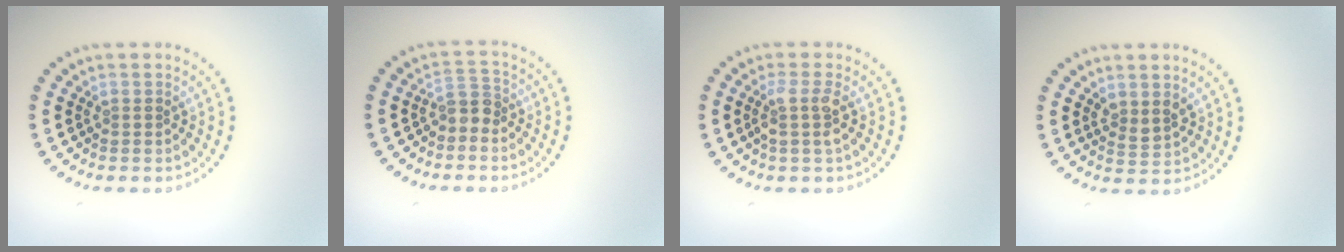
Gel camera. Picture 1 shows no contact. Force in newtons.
{"total": 2.0, "press": 1.5, "slide": 1.3}
{"total": 2.1, "press": 1.7, "slide": 1.3}
{"total": 1.6, "press": 1.4, "slide": 0.8}